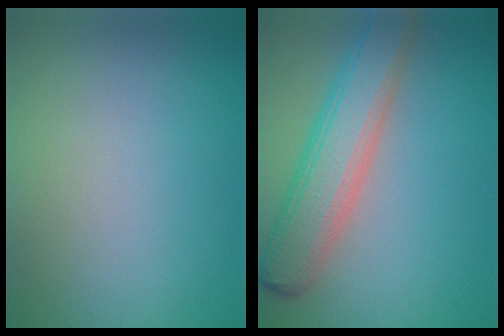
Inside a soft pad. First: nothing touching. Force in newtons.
{"total": 6.7, "press": 6.7, "slide": 0.3}